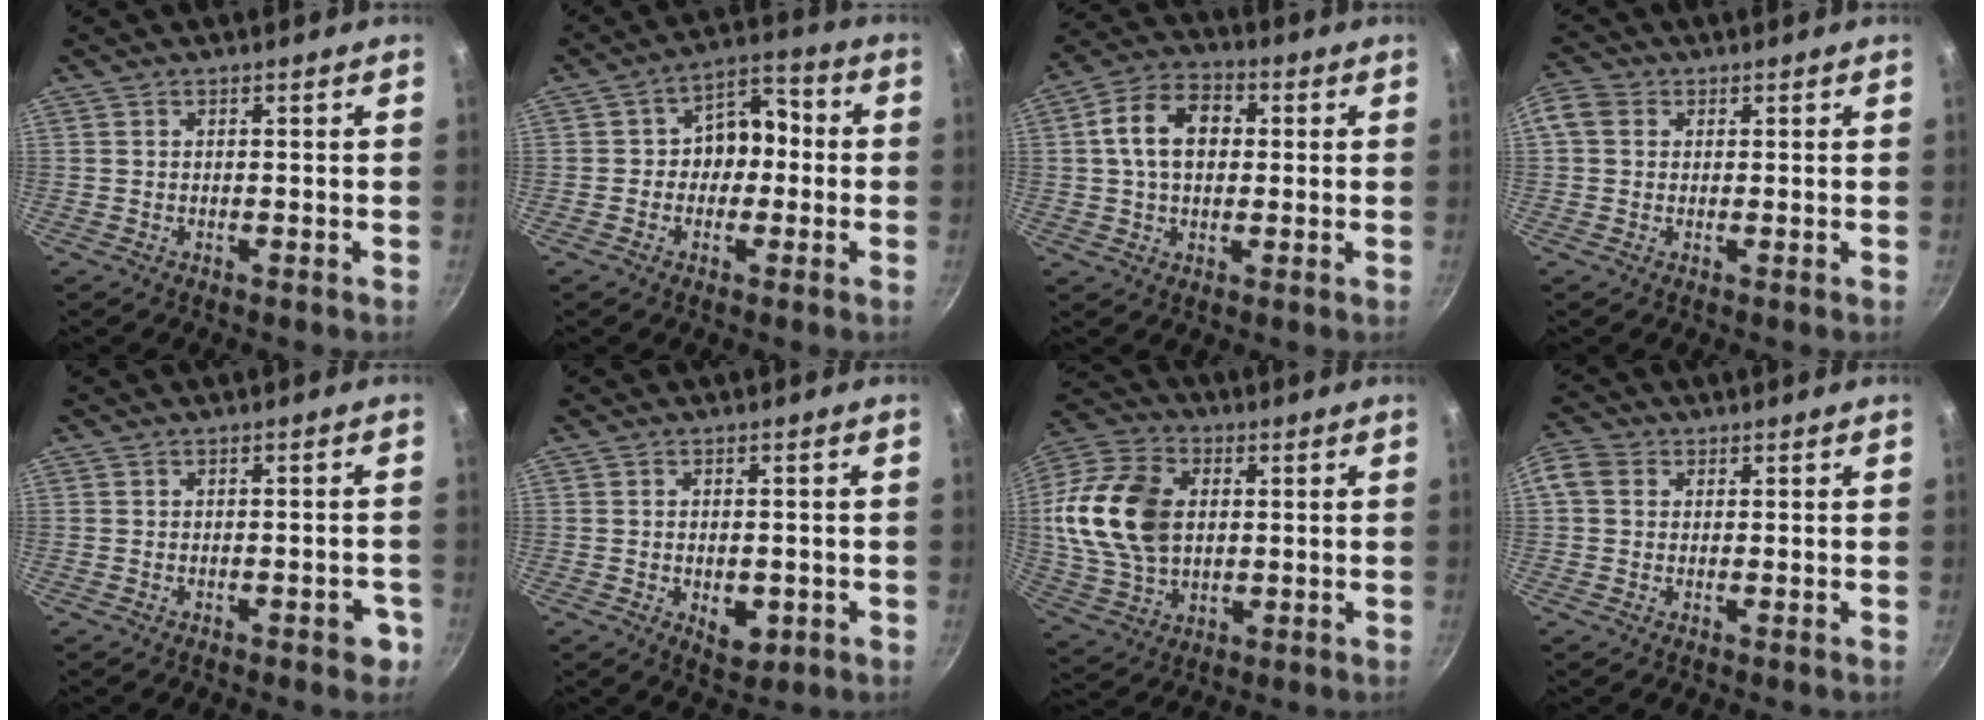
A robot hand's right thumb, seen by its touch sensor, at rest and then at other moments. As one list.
[{"total": 9.0, "force": [-0.6, 7.1, 5.5], "torque": [-0.018, 0.031, -0.024]}, {"total": 11.3, "force": [1.6, 7.9, 8.0], "torque": [-0.114, 0.022, 0.013]}, {"total": 5.1, "force": [1.1, 4.2, 2.6], "torque": [-0.049, 0.007, 0.006]}, {"total": 3.6, "force": [-1.7, 1.6, 2.7], "torque": [-0.019, 0.014, -0.019]}, {"total": 5.2, "force": [-1.3, 3.2, 3.9], "torque": [-0.042, -0.001, -0.013]}, {"total": 18.8, "force": [2.2, 13.1, 13.4], "torque": [-0.244, 0.008, 0.040]}, {"total": 5.6, "force": [1.1, 4.6, 2.9], "torque": [-0.059, 0.011, 0.005]}]